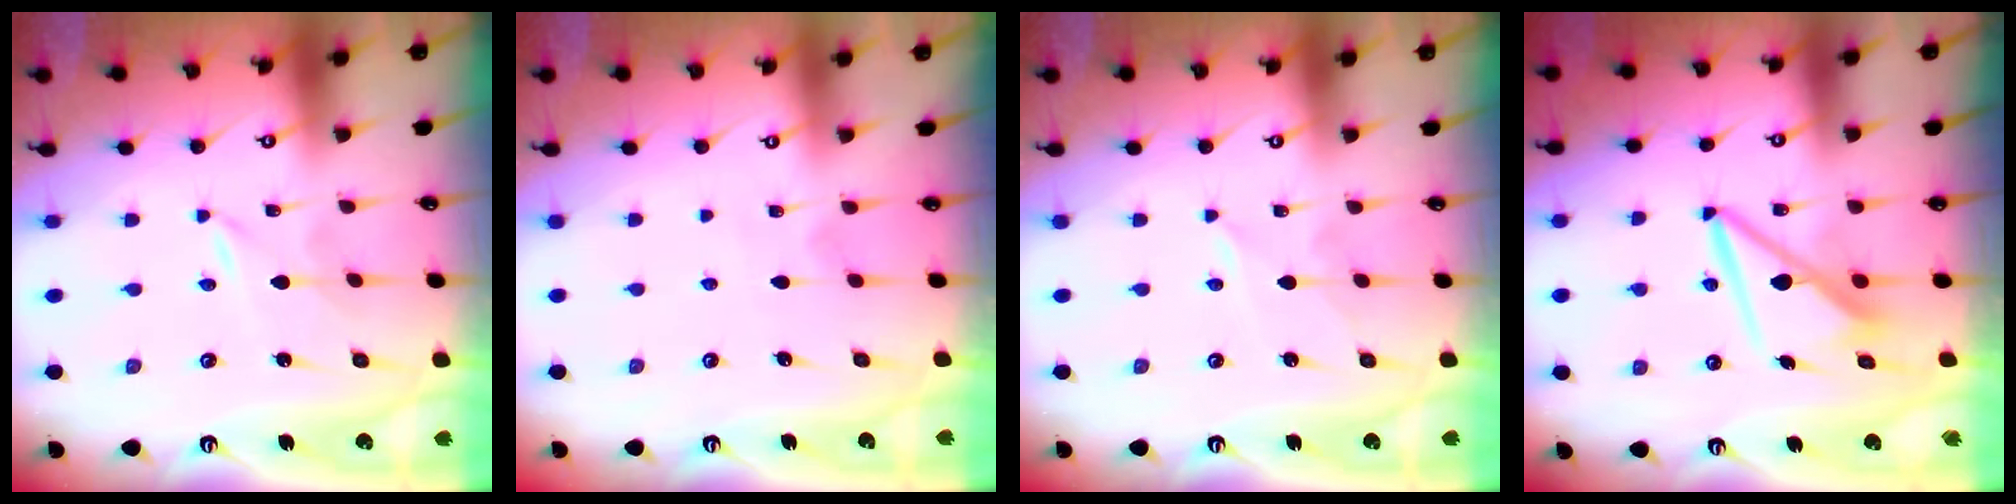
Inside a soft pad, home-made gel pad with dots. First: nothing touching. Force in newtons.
{"total": 2.7, "press": 2.7, "slide": 0.4}
{"total": 2.4, "press": 2.4, "slide": 0.3}
{"total": 9.0, "press": 9.0, "slide": 0.7}